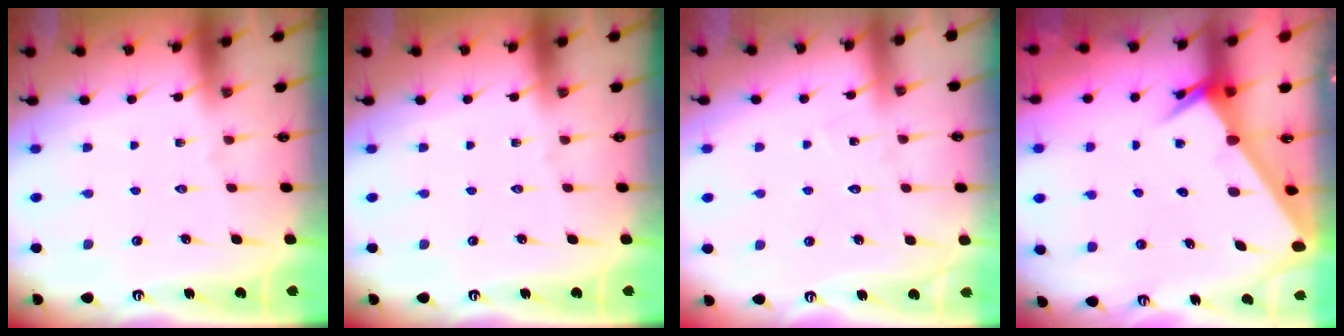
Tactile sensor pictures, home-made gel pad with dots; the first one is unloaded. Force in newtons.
{"total": 0.0}
{"total": 6.0, "press": 6.0, "slide": 0.3}
{"total": 3.3, "press": 3.3, "slide": 0.2}